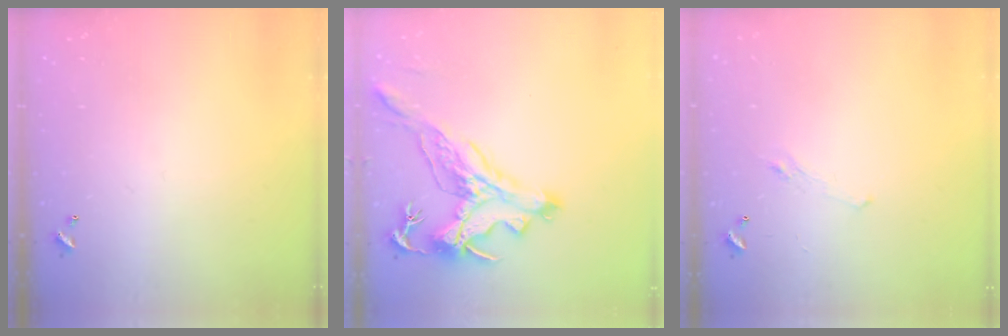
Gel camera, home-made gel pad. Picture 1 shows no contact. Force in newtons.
{"total": 3.9, "press": 3.5, "slide": 1.6}
{"total": 0.8, "press": 0.1, "slide": 0.8}